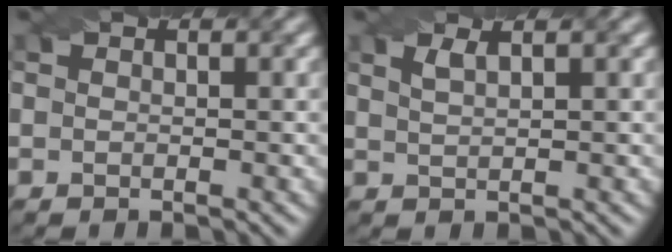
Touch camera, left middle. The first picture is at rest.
{"total": 1.6, "force": [1.0, 0.6, 1.2], "torque": [-0.018, 0.007, 0.015]}